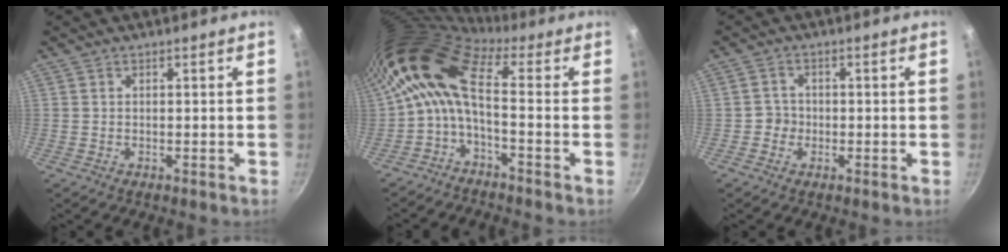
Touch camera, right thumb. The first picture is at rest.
{"total": 13.1, "force": [0.1, 5.7, 11.8], "torque": [-0.258, 0.029, -0.019]}
{"total": 0.0}